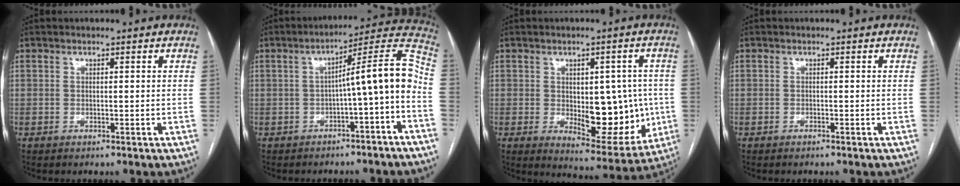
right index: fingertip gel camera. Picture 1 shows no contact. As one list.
[{"total": 11.3, "force": [-2.7, 0.4, 11.0], "torque": [-0.144, 0.042, -0.041]}, {"total": 12.5, "force": [-0.9, 6.0, 10.9], "torque": [-0.130, 0.002, 0.007]}, {"total": 0.0}]